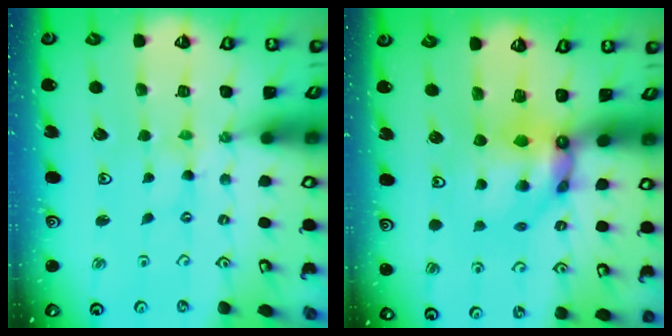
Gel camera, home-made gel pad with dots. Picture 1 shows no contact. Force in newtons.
{"total": 9.8, "press": 9.8, "slide": 1.0}